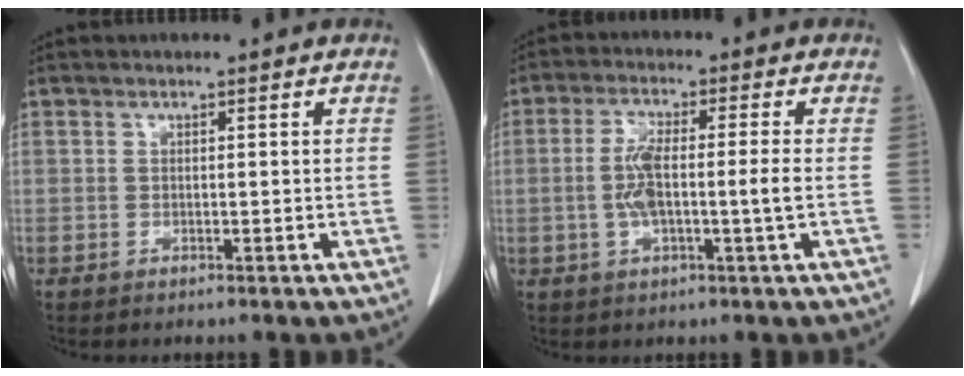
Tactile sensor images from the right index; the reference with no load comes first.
{"total": 6.9, "force": [-0.7, 0.6, 6.9], "torque": [-0.138, 0.005, -0.015]}